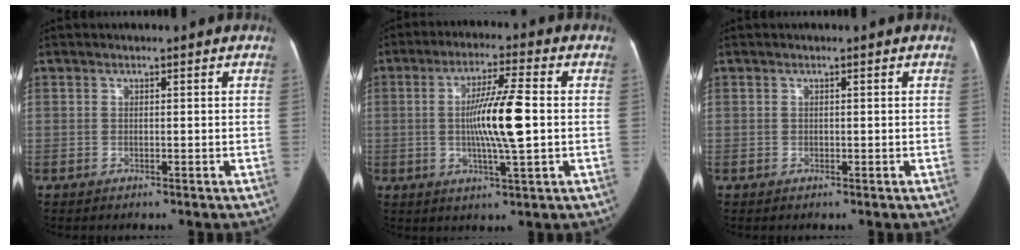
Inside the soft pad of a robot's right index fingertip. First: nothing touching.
{"total": 10.6, "force": [-0.2, 0.7, 10.6], "torque": [-0.194, 0.003, -0.006]}
{"total": 0.0}